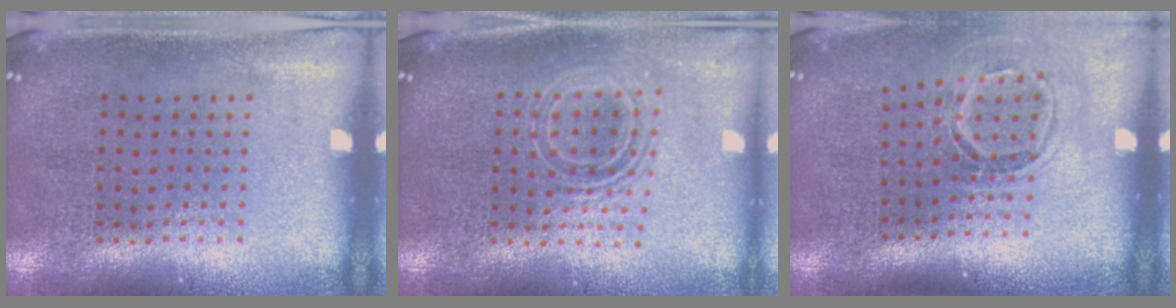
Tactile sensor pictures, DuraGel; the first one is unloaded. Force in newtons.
{"total": 1.6, "press": 1.3, "slide": 1.0}
{"total": 1.6, "press": 1.1, "slide": 1.1}